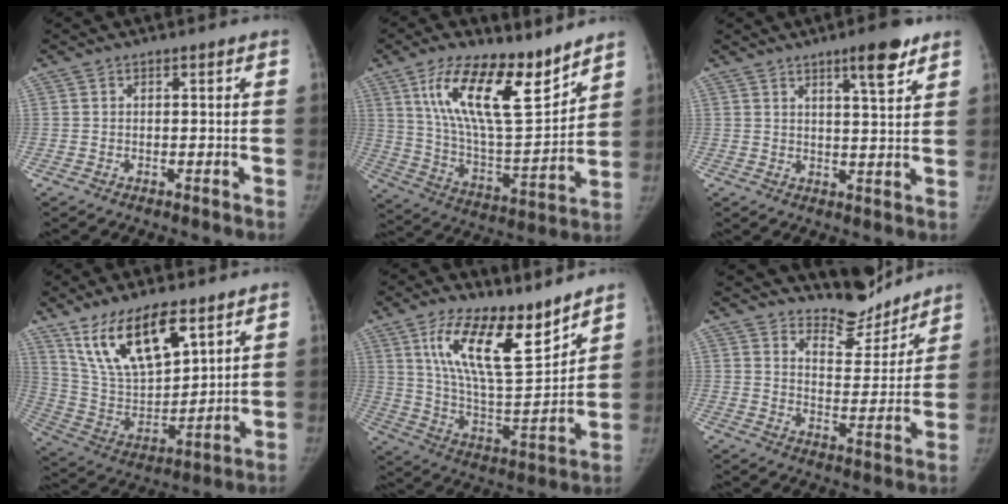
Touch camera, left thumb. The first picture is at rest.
{"total": 20.2, "force": [12.2, 7.3, 14.4], "torque": [-0.220, -0.071, 0.227]}
{"total": 7.2, "force": [4.6, 1.3, 5.3], "torque": [-0.072, -0.028, 0.068]}
{"total": 17.6, "force": [10.7, 7.3, 12.0], "torque": [-0.186, -0.047, 0.216]}
{"total": 18.2, "force": [11.4, 6.4, 12.6], "torque": [-0.183, -0.073, 0.215]}
{"total": 9.4, "force": [8.9, 2.9, 0.8], "torque": [0.020, -0.084, 0.145]}